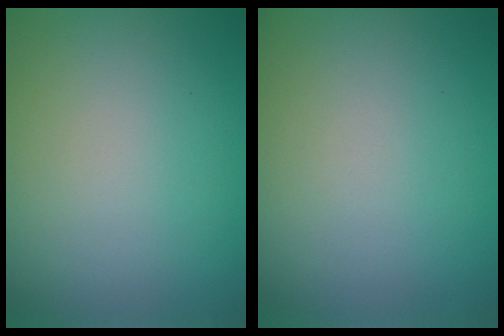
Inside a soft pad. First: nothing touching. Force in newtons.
{"total": 0.0}